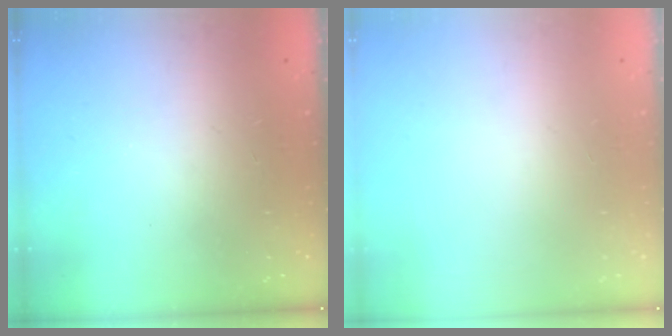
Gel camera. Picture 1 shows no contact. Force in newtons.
{"total": 0.0}